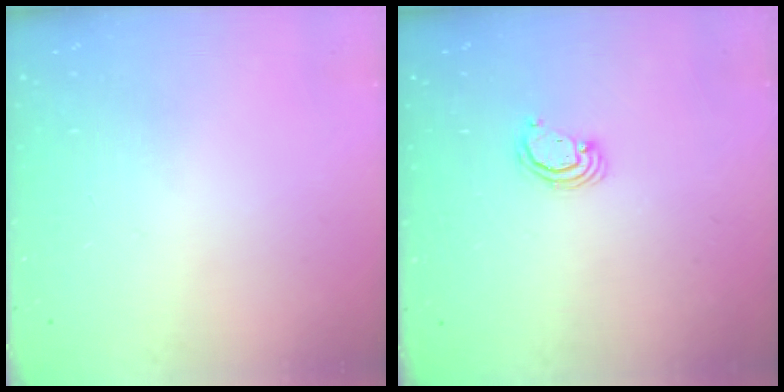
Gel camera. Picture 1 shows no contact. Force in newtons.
{"total": 2.3, "press": 2.3, "slide": 0.2}